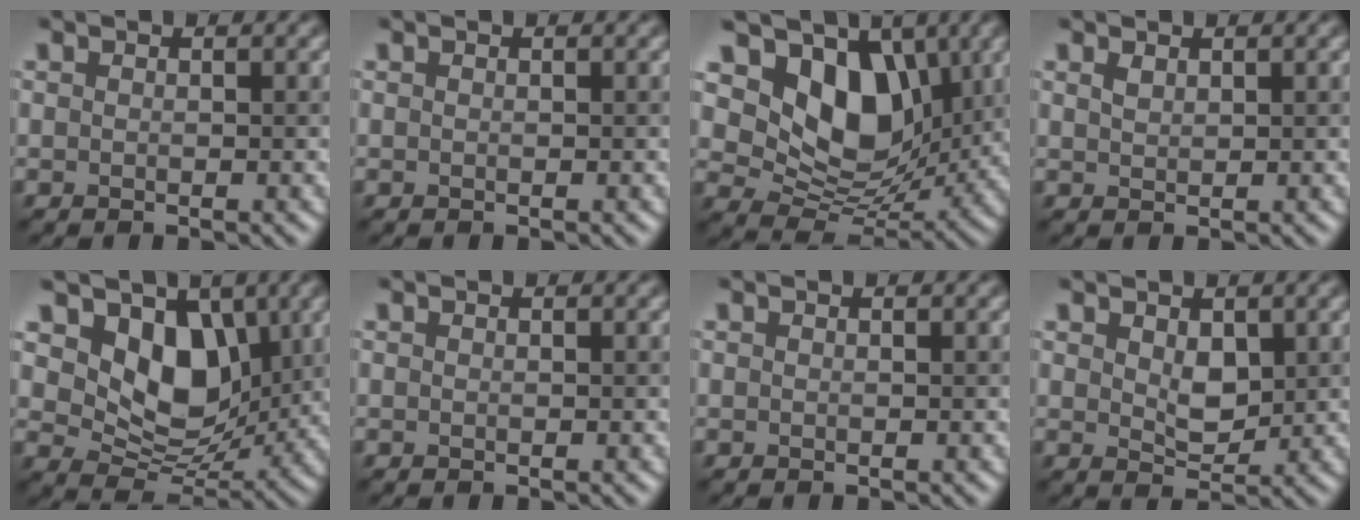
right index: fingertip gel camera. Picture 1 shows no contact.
{"total": 0.0}
{"total": 9.1, "force": [3.1, 6.4, 5.7], "torque": [-0.092, -0.017, 0.052]}
{"total": 0.9, "force": [0.7, 0.4, 0.4], "torque": [-0.012, 0.000, 0.017]}
{"total": 7.1, "force": [2.4, 5.0, 4.5], "torque": [-0.073, -0.016, 0.037]}
{"total": 0.0}
{"total": 0.0}
{"total": 2.4, "force": [0.8, 1.5, 1.7], "torque": [-0.031, -0.005, 0.020]}